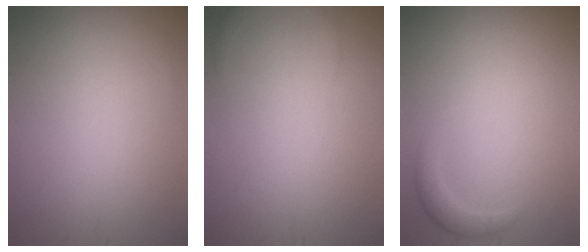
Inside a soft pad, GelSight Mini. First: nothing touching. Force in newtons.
{"total": 1.2, "press": 1.2, "slide": 0.2}
{"total": 1.6, "press": 1.6, "slide": 0.1}